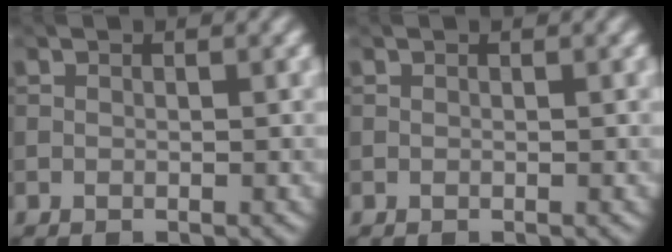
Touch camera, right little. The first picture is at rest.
{"total": 0.0}